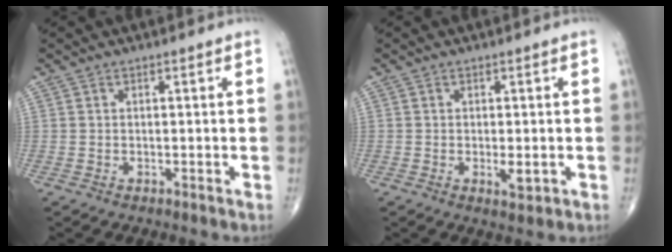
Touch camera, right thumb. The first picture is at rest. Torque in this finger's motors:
{"motor_torque": [2.69, 1.98, 1.52, -1.25, 0.53]}